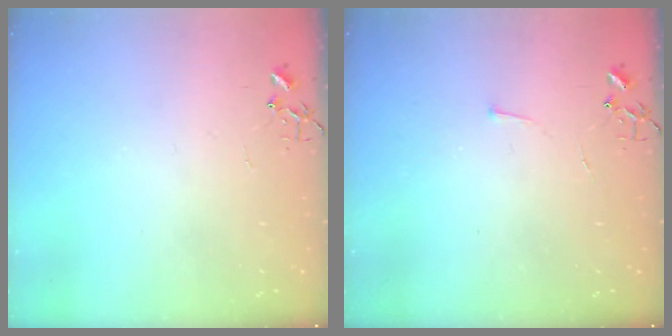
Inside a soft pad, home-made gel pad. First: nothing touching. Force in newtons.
{"total": 2.9, "press": 2.9, "slide": 0.4}